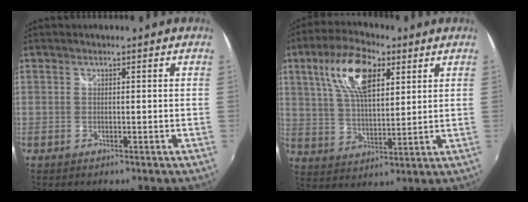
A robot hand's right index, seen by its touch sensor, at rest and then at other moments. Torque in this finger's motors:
{"motor_torque": [1.43, 0.71, 0.45, 0.15]}